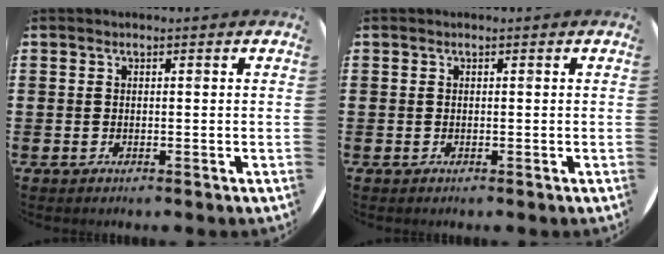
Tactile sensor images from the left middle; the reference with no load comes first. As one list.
[{"total": 0.0}]